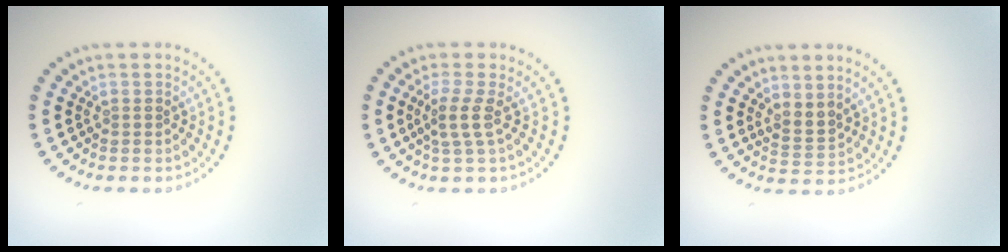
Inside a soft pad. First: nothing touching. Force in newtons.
{"total": 2.1, "press": 1.6, "slide": 1.4}
{"total": 2.0, "press": 1.5, "slide": 1.4}